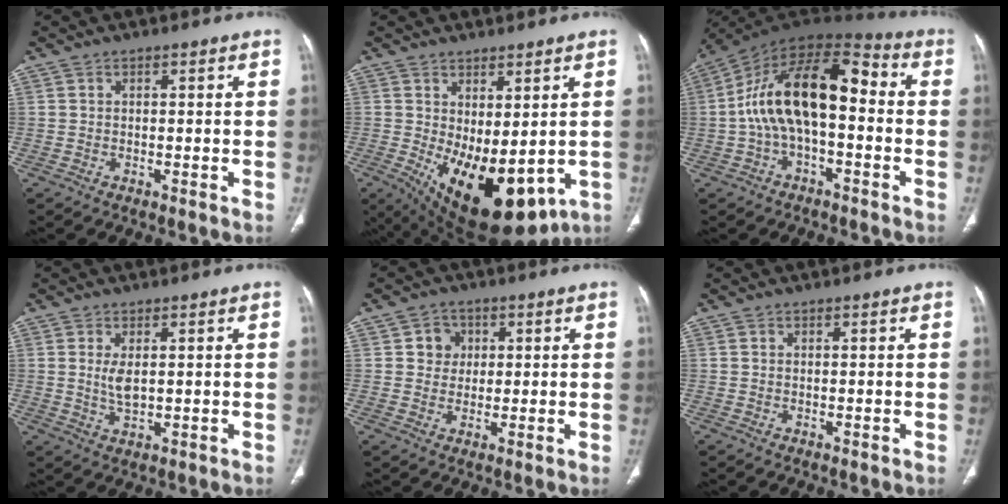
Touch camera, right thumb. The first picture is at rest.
{"total": 17.3, "force": [-3.4, 8.3, 14.8], "torque": [-0.220, -0.021, -0.018]}
{"total": 17.3, "force": [-0.6, 8.6, 15.0], "torque": [-0.253, 0.055, -0.021]}
{"total": 3.5, "force": [0.6, 1.5, 3.1], "torque": [-0.059, -0.011, 0.020]}
{"total": 4.3, "force": [1.1, 3.9, 1.3], "torque": [0.005, 0.002, 0.013]}
{"total": 0.0}